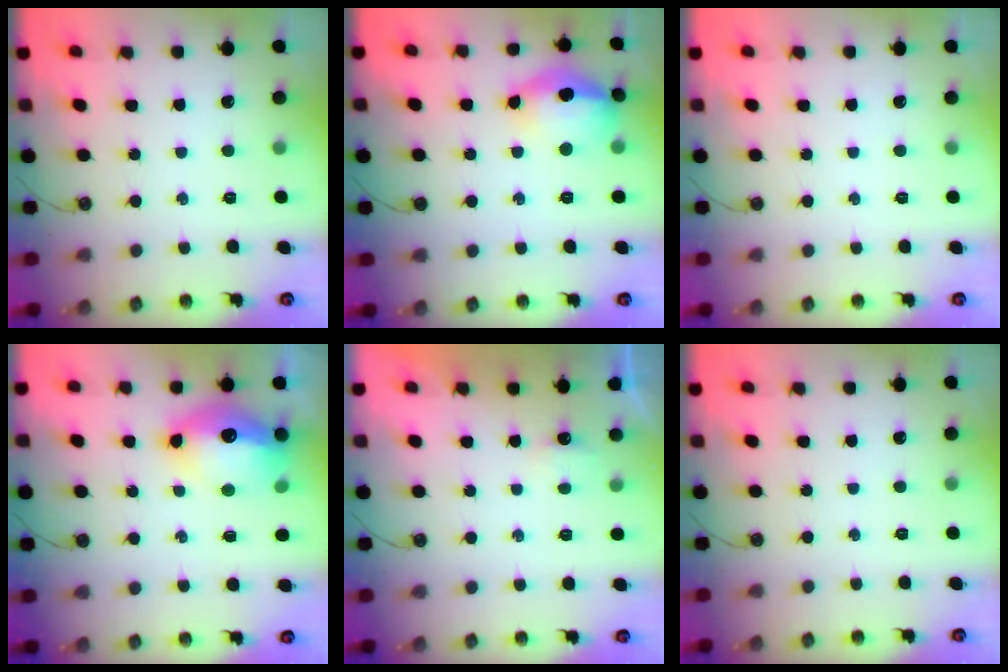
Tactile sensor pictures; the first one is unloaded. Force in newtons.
{"total": 15.2, "press": 15.0, "slide": 1.9}
{"total": 0.0}
{"total": 15.3, "press": 15.2, "slide": 1.3}
{"total": 2.5, "press": 2.4, "slide": 0.5}
{"total": 0.0}